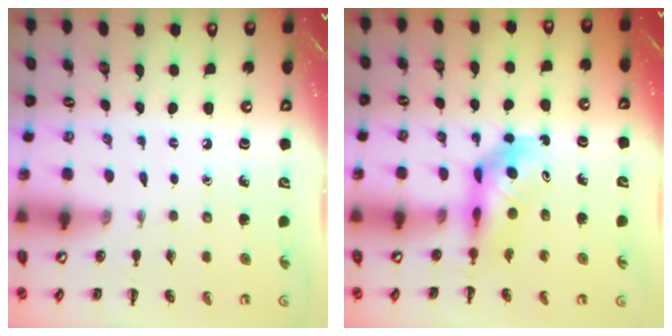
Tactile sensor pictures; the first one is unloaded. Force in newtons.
{"total": 5.2, "press": 5.1, "slide": 0.8}